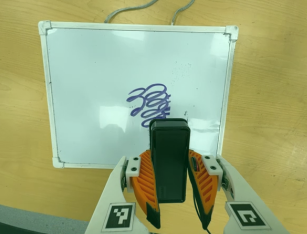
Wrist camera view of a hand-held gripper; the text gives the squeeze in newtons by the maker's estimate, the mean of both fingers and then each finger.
{"total": 6.9, "left": 5.6, "right": 8.1}